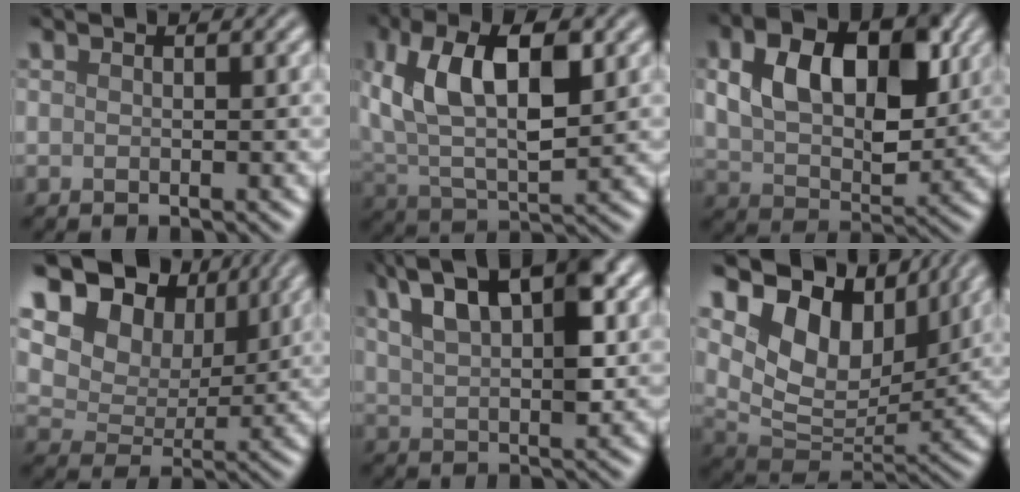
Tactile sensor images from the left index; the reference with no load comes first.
{"total": 10.8, "force": [3.3, 5.2, 8.9], "torque": [-0.169, 0.016, 0.049]}
{"total": 8.6, "force": [2.4, 5.3, 6.3], "torque": [-0.112, -0.001, 0.045]}
{"total": 11.3, "force": [6.4, 7.2, 6.0], "torque": [-0.120, 0.019, 0.092]}
{"total": 8.6, "force": [3.9, 3.4, 6.9], "torque": [-0.123, 0.020, 0.065]}
{"total": 11.0, "force": [5.9, 6.5, 6.5], "torque": [-0.127, -0.005, 0.109]}